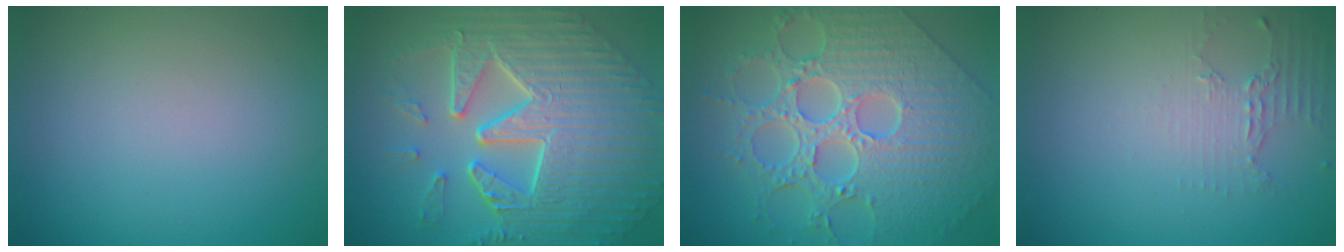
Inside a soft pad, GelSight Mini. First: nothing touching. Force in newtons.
{"total": 11.1, "press": 7.7, "slide": 8.0}
{"total": 9.3, "press": 7.0, "slide": 6.2}
{"total": 2.2, "press": 1.6, "slide": 1.5}